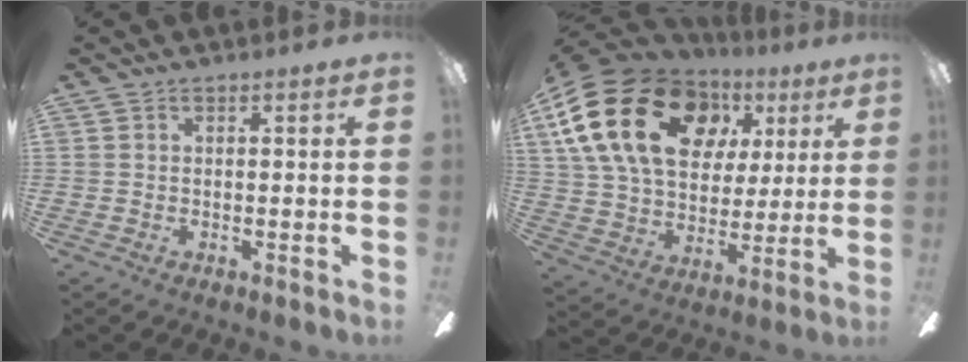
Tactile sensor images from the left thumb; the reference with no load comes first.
{"total": 25.1, "force": [9.0, 17.5, 15.5], "torque": [-0.304, -0.018, 0.161]}